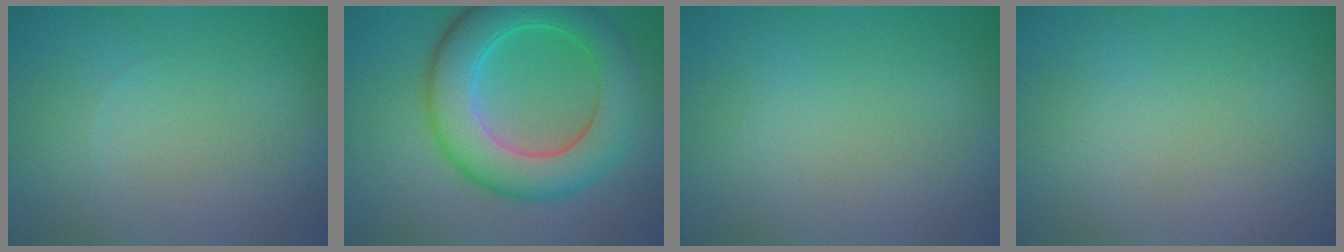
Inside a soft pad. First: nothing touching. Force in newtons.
{"total": 8.2, "press": 8.2, "slide": 0.1}
{"total": 0.0}
{"total": 0.0}